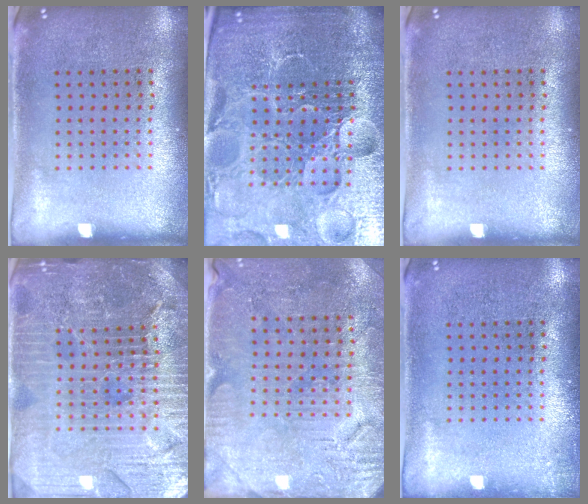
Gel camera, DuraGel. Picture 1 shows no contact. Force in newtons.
{"total": 6.7, "press": 5.9, "slide": 3.2}
{"total": 0.0}
{"total": 5.3, "press": 4.8, "slide": 2.2}
{"total": 3.0, "press": 2.9, "slide": 0.6}
{"total": 0.7, "press": 0.7, "slide": 0.2}